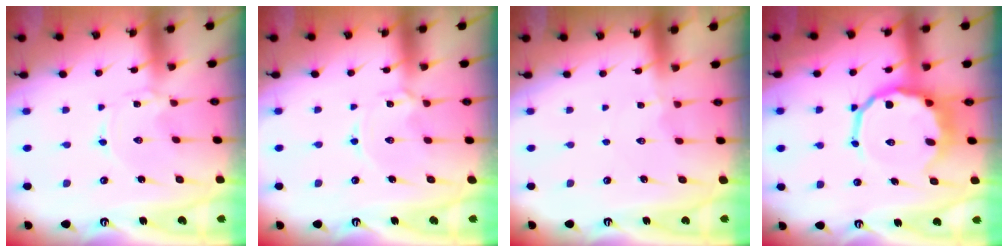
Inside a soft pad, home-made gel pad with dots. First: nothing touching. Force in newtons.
{"total": 1.9, "press": 1.9, "slide": 0.4}
{"total": 2.3, "press": 2.2, "slide": 0.5}
{"total": 12.0, "press": 11.5, "slide": 3.5}